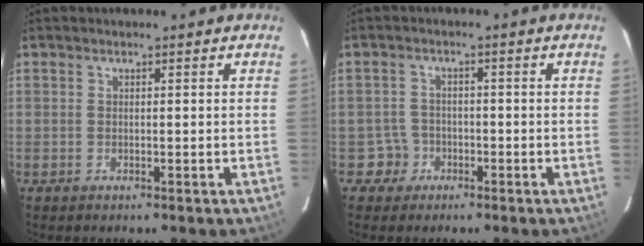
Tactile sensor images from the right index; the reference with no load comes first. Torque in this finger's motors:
{"motor_torque": [-0.10, -0.07, -0.49, -0.19]}